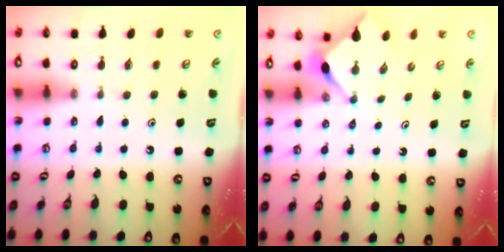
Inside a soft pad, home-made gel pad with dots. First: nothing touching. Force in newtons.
{"total": 2.9, "press": 2.9, "slide": 0.3}